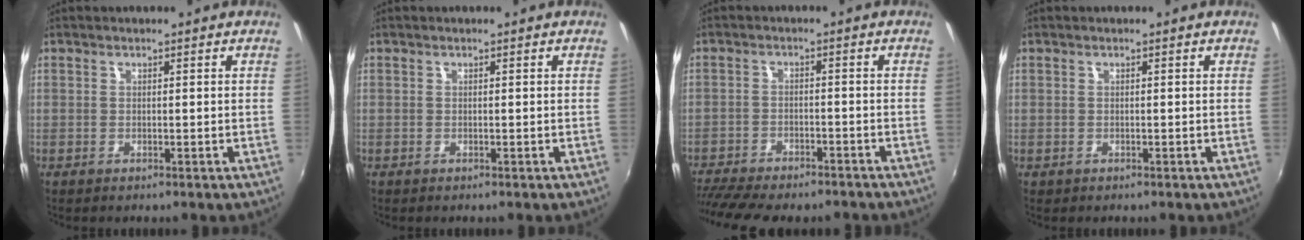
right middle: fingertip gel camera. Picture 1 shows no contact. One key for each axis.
{"total": 0.0}
{"total": 14.0, "fx": -12.0, "fy": 3.4, "fz": 6.2, "tx": -0.142, "ty": -0.039, "tz": -0.187}
{"total": 0.0}